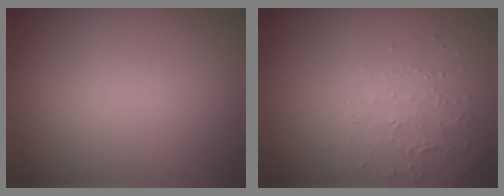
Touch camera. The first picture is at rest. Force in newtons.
{"total": 1.9, "press": 1.8, "slide": 0.6}